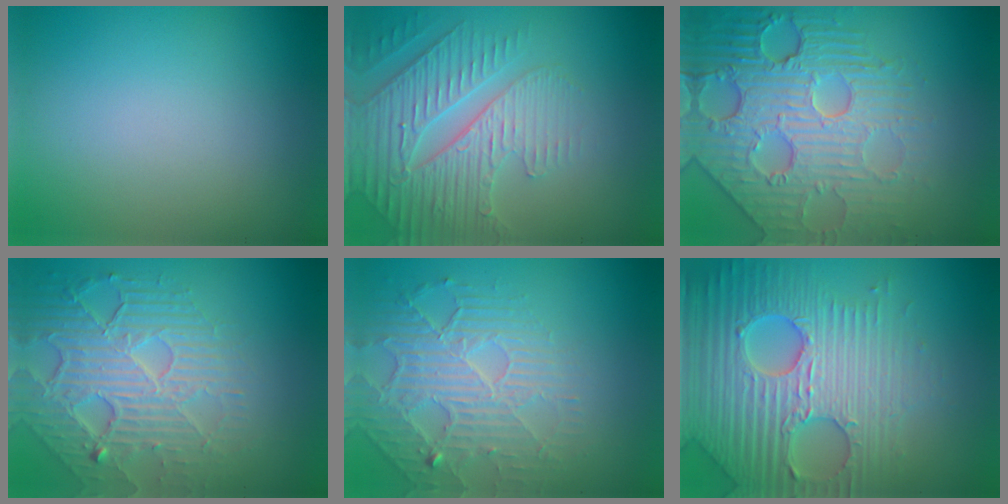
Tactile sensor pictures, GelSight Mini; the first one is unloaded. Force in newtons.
{"total": 5.1, "press": 4.6, "slide": 2.3}
{"total": 7.8, "press": 6.1, "slide": 4.9}
{"total": 7.0, "press": 5.1, "slide": 4.8}
{"total": 4.2, "press": 3.9, "slide": 1.7}
{"total": 7.3, "press": 7.1, "slide": 1.8}